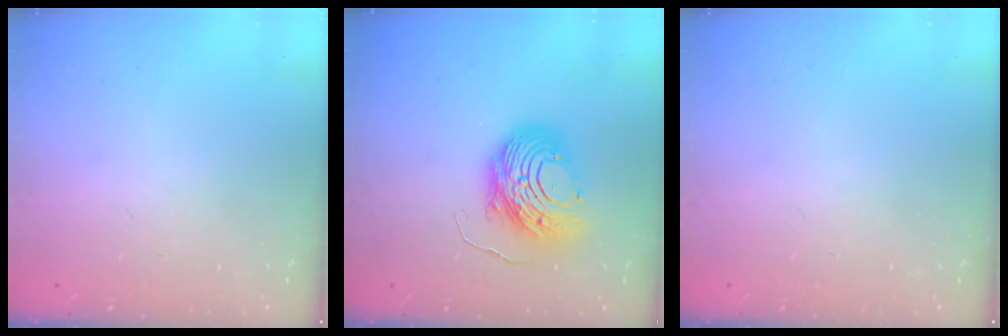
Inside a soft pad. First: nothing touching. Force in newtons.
{"total": 12.5, "press": 12.5, "slide": 0.7}
{"total": 0.0}